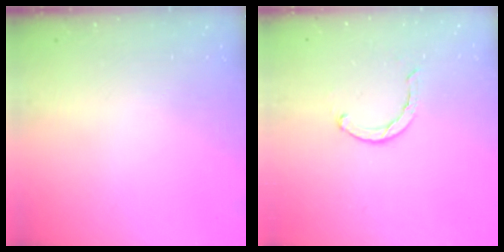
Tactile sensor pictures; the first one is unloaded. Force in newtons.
{"total": 1.5, "press": 1.5, "slide": 0.3}